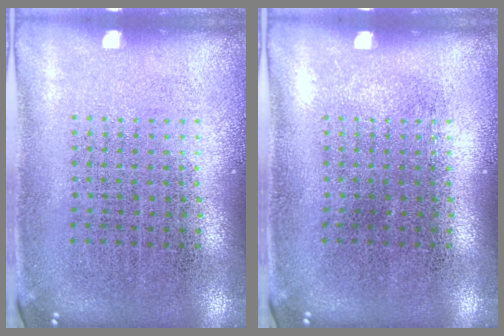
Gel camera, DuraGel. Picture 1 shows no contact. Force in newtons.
{"total": 0.0}